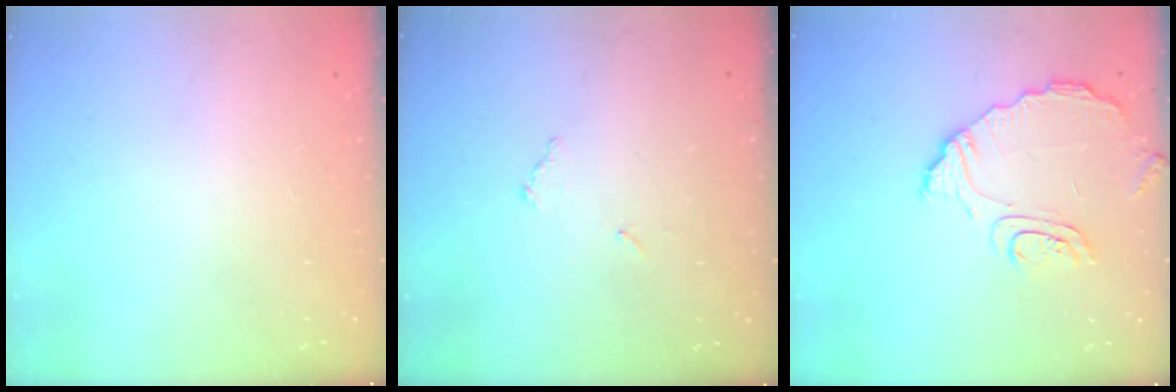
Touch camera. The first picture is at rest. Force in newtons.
{"total": 6.3, "press": 6.3, "slide": 0.2}
{"total": 9.5, "press": 9.5, "slide": 0.8}